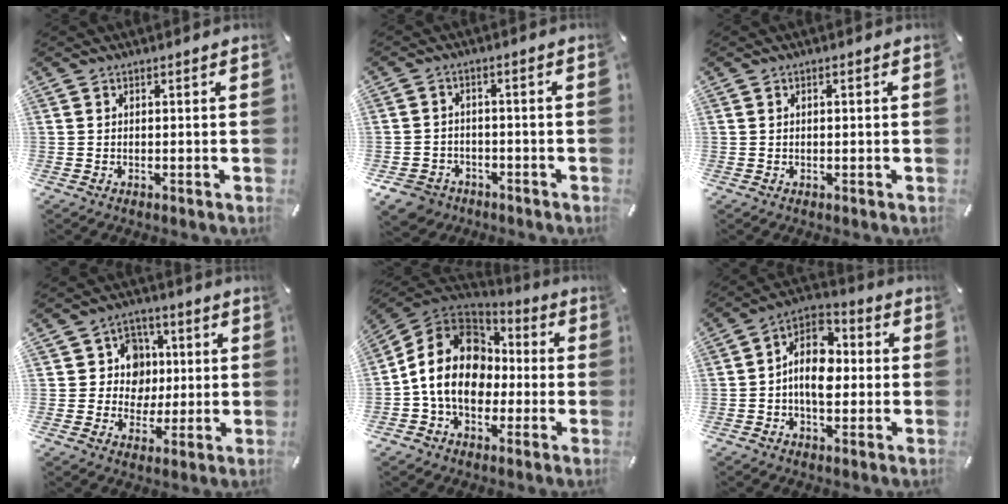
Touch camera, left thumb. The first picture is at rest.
{"total": 5.6, "force": [-3.5, 4.2, 1.4], "torque": [-0.038, 0.020, -0.068]}
{"total": 0.5, "force": [0.0, 0.2, 0.4], "torque": [-0.008, 0.001, 0.000]}
{"total": 9.9, "force": [1.2, 9.3, 3.2], "torque": [-0.041, 0.000, 0.025]}
{"total": 16.9, "force": [-1.0, 13.7, 9.7], "torque": [-0.201, 0.026, -0.016]}
{"total": 11.4, "force": [-0.5, 7.9, 8.1], "torque": [-0.151, -0.002, -0.011]}